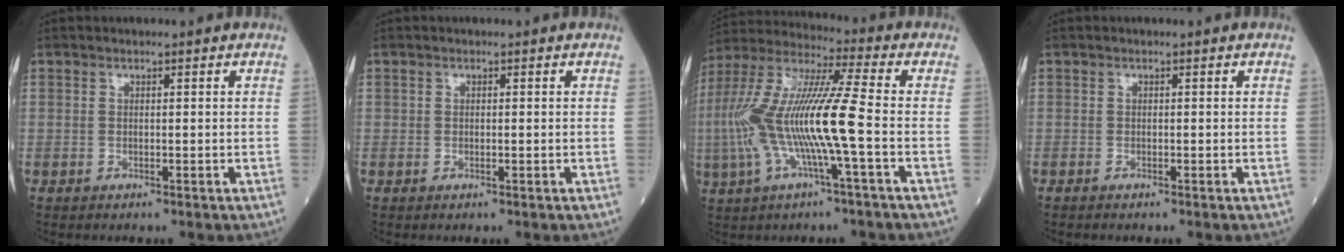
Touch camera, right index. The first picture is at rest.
{"total": 0.8, "force": [0.0, 0.5, 0.7], "torque": [-0.025, 0.004, 0.002]}
{"total": 17.0, "force": [-2.8, 1.3, 16.8], "torque": [-0.356, 0.001, -0.059]}
{"total": 0.9, "force": [-0.5, 0.5, 0.5], "torque": [-0.023, -0.001, -0.007]}